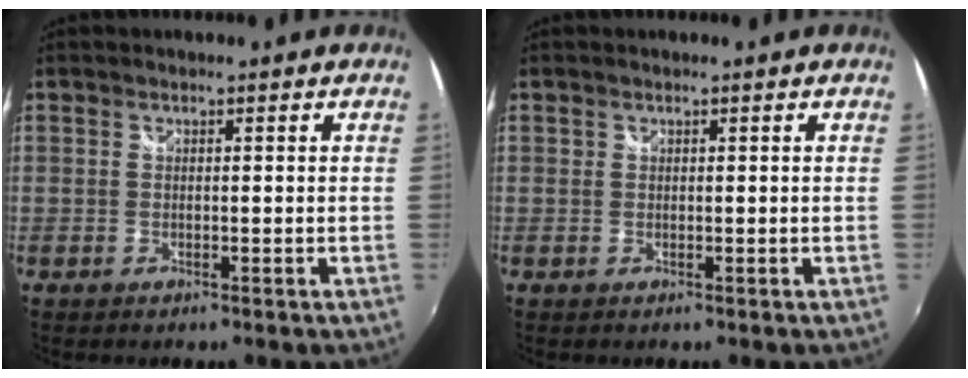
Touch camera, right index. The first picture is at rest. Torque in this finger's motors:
{"motor_torque": [-0.09, 0.02, -0.02, 0.01]}